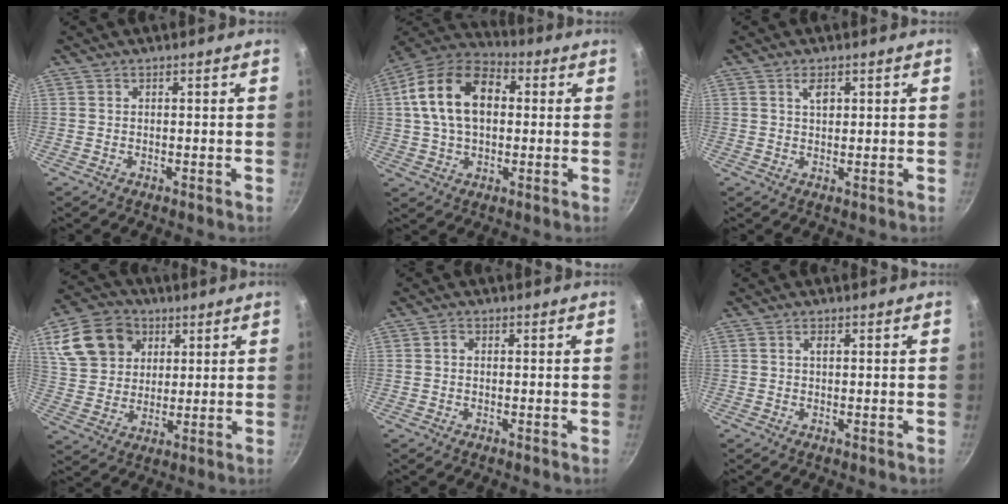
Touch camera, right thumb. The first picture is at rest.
{"total": 16.8, "force": [2.7, 10.9, 12.6], "torque": [-0.202, 0.026, 0.030]}
{"total": 2.5, "force": [1.1, 1.3, 1.9], "torque": [-0.022, -0.004, 0.017]}
{"total": 15.1, "force": [5.9, 11.7, 7.4], "torque": [-0.125, 0.001, 0.109]}
{"total": 1.0, "force": [0.0, 0.8, 0.6], "torque": [-0.012, 0.005, -0.002]}
{"total": 1.0, "force": [0.3, 0.4, 0.9], "torque": [-0.016, -0.001, 0.003]}